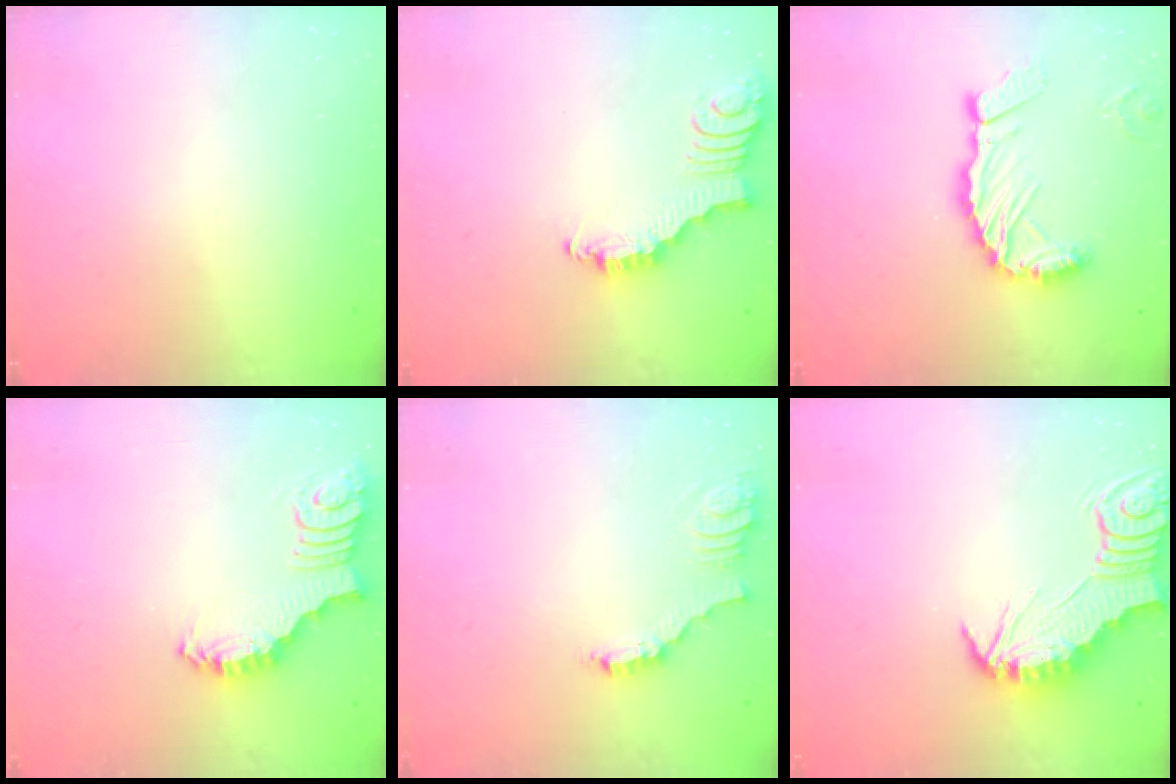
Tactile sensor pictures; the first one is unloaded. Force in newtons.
{"total": 2.9, "press": 2.9, "slide": 0.4}
{"total": 10.9, "press": 10.8, "slide": 1.5}
{"total": 2.6, "press": 2.5, "slide": 0.5}
{"total": 3.5, "press": 3.5, "slide": 0.2}
{"total": 2.3, "press": 2.3, "slide": 0.3}